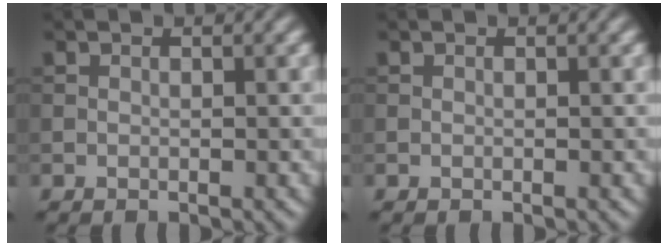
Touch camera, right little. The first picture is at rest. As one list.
[{"total": 0.0}]